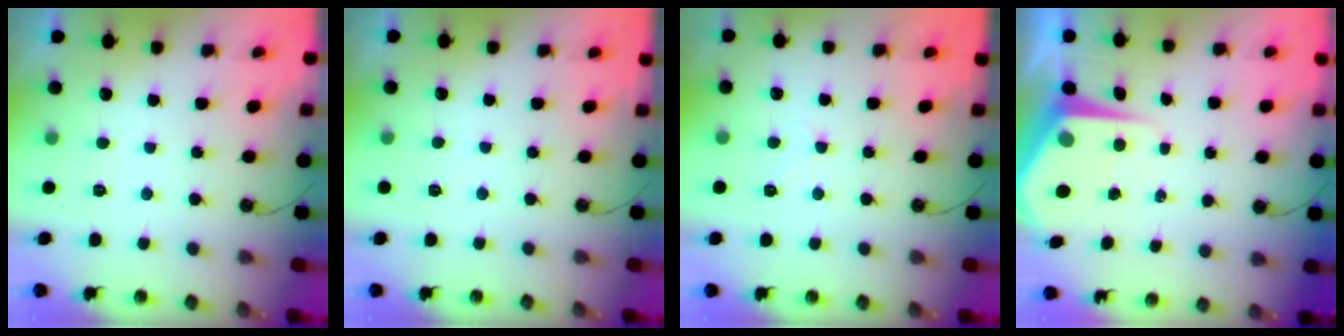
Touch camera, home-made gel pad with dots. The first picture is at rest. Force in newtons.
{"total": 2.4, "press": 2.4, "slide": 0.4}
{"total": 4.8, "press": 4.8, "slide": 0.7}
{"total": 7.4, "press": 7.3, "slide": 0.5}